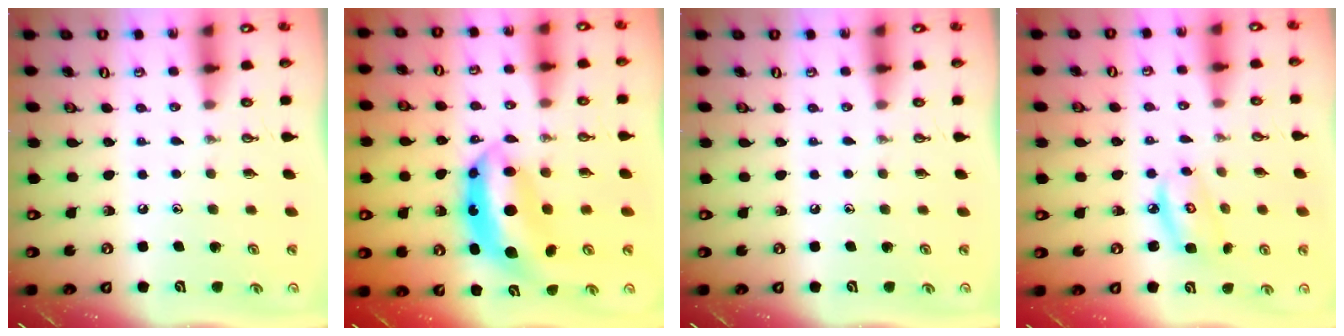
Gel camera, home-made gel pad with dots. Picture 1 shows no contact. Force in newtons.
{"total": 8.8, "press": 8.8, "slide": 0.3}
{"total": 0.0}
{"total": 6.0, "press": 6.0, "slide": 0.4}